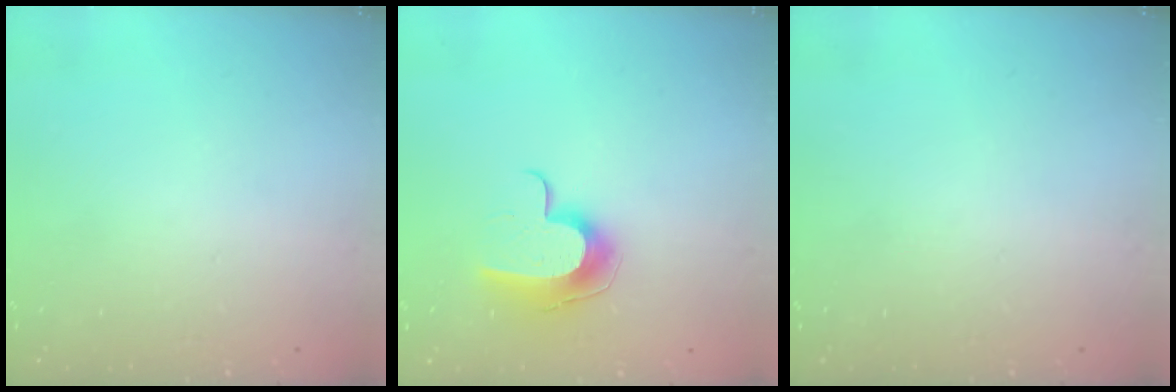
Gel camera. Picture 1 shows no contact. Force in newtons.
{"total": 10.3, "press": 10.3, "slide": 0.3}
{"total": 0.0}